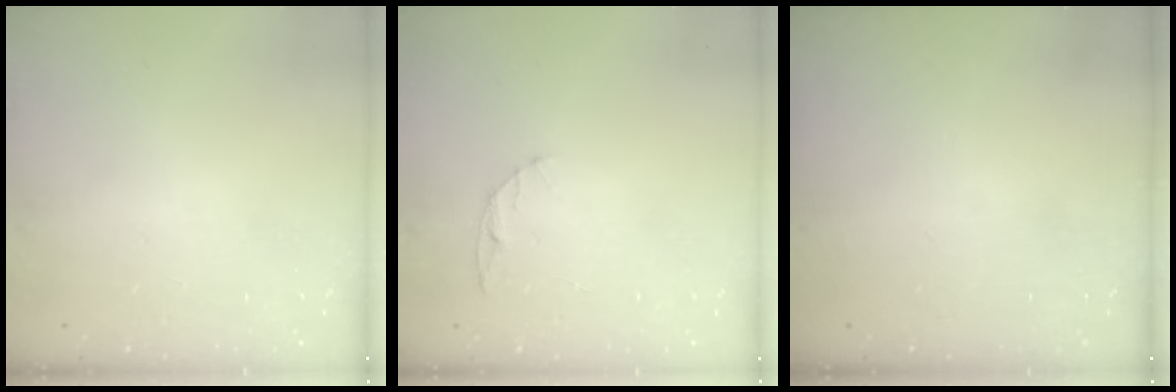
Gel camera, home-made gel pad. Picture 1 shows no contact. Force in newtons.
{"total": 5.7, "press": 5.6, "slide": 0.7}
{"total": 0.0}